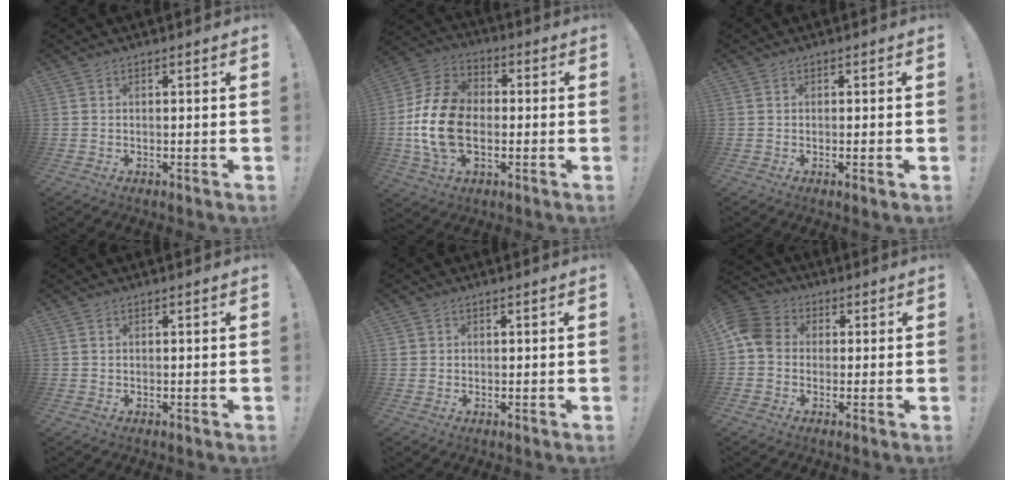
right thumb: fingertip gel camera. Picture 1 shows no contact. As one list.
[{"total": 17.8, "force": [-2.4, 12.2, 12.8], "torque": [-0.241, 0.019, -0.039]}, {"total": 1.5, "force": [-0.3, -0.2, 1.5], "torque": [-0.031, 0.000, -0.005]}, {"total": 0.0}, {"total": 1.2, "force": [0.4, 1.1, 0.1], "torque": [-0.003, 0.000, 0.007]}, {"total": 7.5, "force": [-0.2, 6.2, 4.1], "torque": [-0.069, 0.018, -0.001]}]